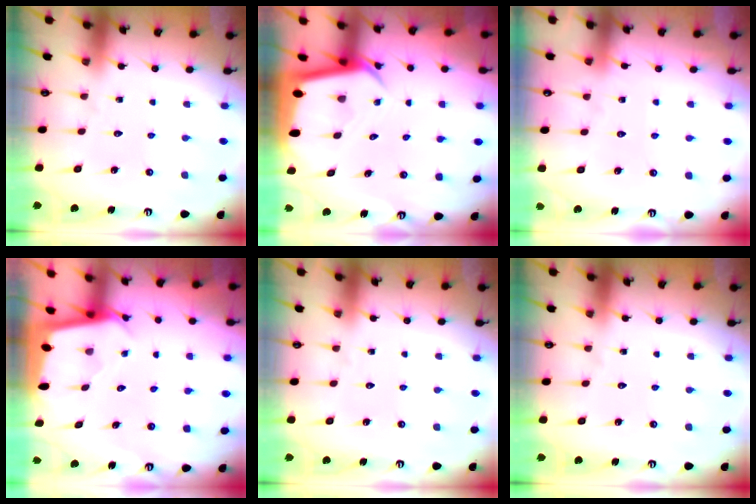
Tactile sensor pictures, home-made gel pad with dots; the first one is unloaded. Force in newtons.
{"total": 3.3, "press": 3.3, "slide": 0.3}
{"total": 3.4, "press": 3.4, "slide": 0.5}
{"total": 2.4, "press": 2.4, "slide": 0.2}
{"total": 0.0}
{"total": 0.0}